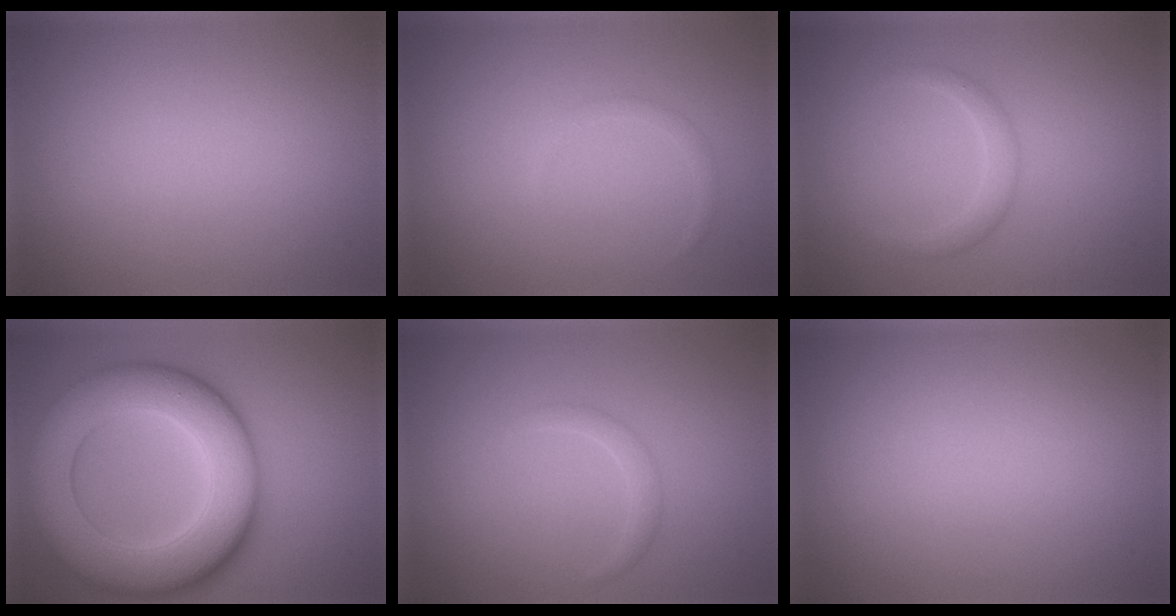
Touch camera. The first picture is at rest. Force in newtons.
{"total": 0.7, "press": 0.7, "slide": 0.0}
{"total": 1.5, "press": 1.5, "slide": 0.0}
{"total": 12.5, "press": 12.5, "slide": 0.3}
{"total": 0.7, "press": 0.7, "slide": 0.1}
{"total": 0.0}